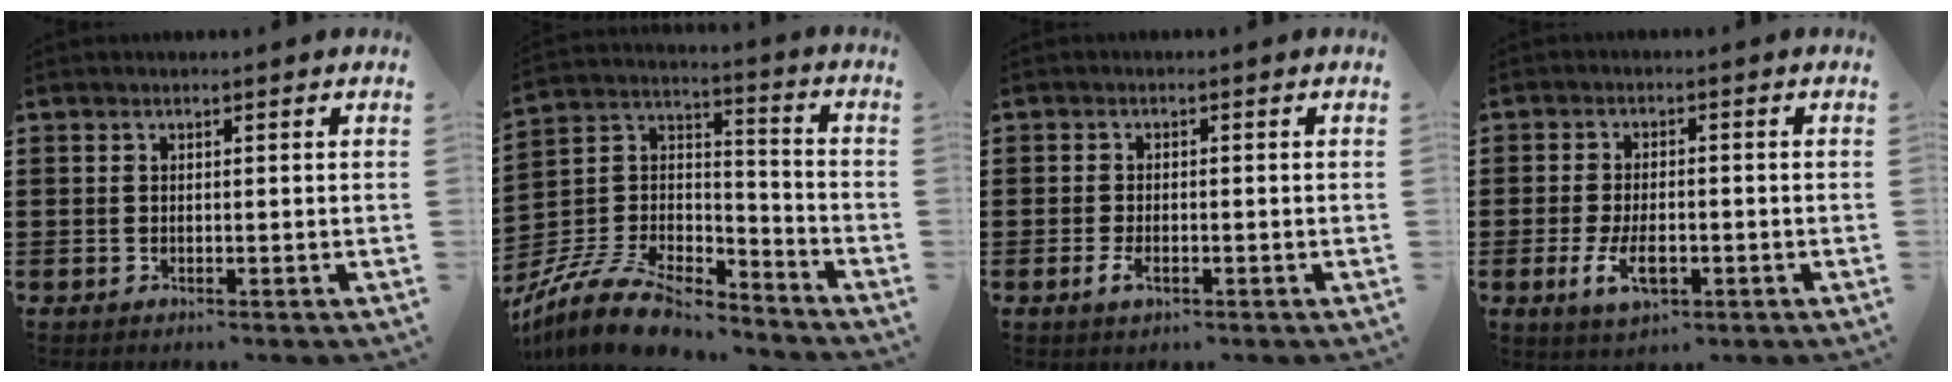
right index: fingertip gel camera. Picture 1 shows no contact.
{"total": 10.3, "force": [-9.1, 2.7, 4.1], "torque": [-0.098, 0.012, -0.185]}
{"total": 2.0, "force": [-0.8, 0.9, 1.6], "torque": [-0.037, -0.003, -0.018]}
{"total": 5.4, "force": [-1.7, 2.6, 4.4], "torque": [-0.086, -0.003, -0.035]}